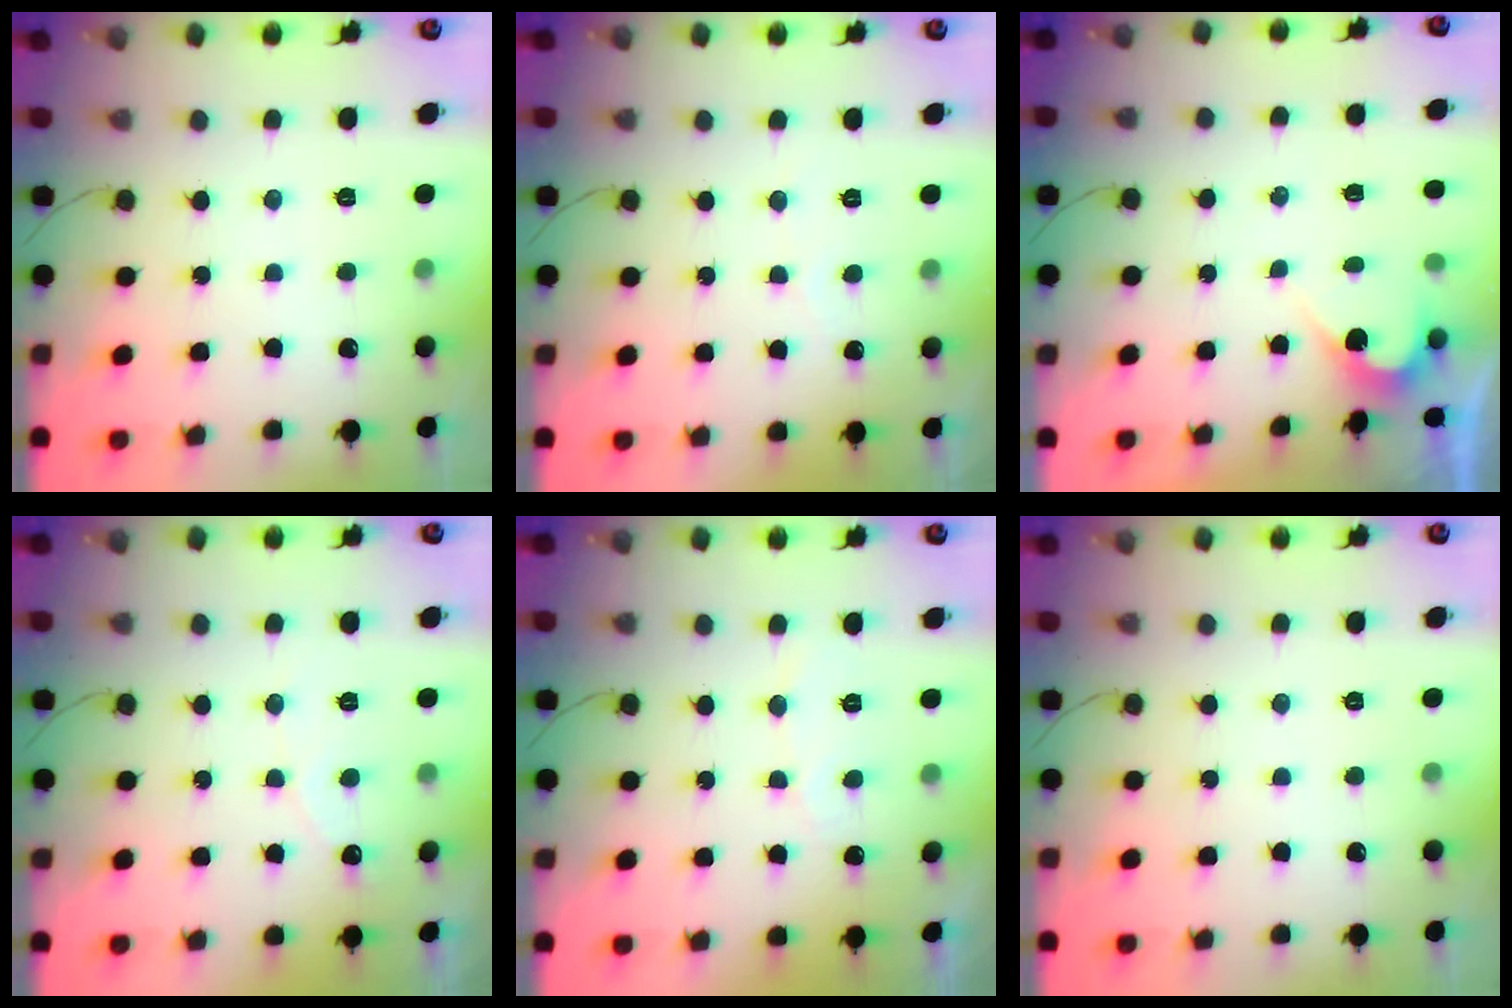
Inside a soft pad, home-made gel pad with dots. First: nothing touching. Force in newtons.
{"total": 1.9, "press": 1.9, "slide": 0.2}
{"total": 3.2, "press": 3.2, "slide": 0.2}
{"total": 2.9, "press": 2.9, "slide": 0.2}
{"total": 5.4, "press": 5.4, "slide": 0.4}
{"total": 0.0}